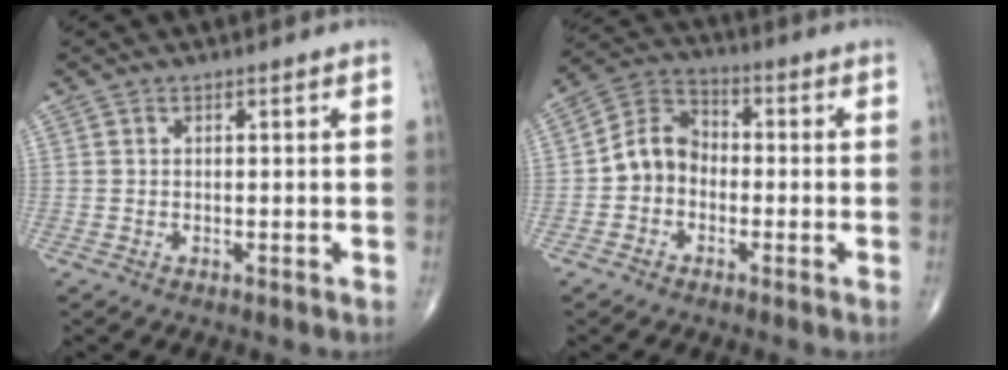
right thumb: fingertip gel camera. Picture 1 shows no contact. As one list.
[{"total": 7.9, "force": [-1.5, 6.5, 4.2], "torque": [-0.054, 0.036, -0.046]}]